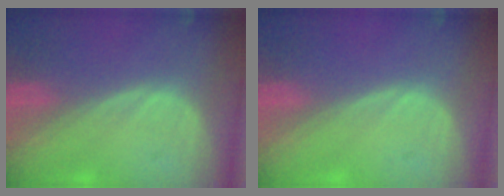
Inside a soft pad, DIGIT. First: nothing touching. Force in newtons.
{"total": 0.0}